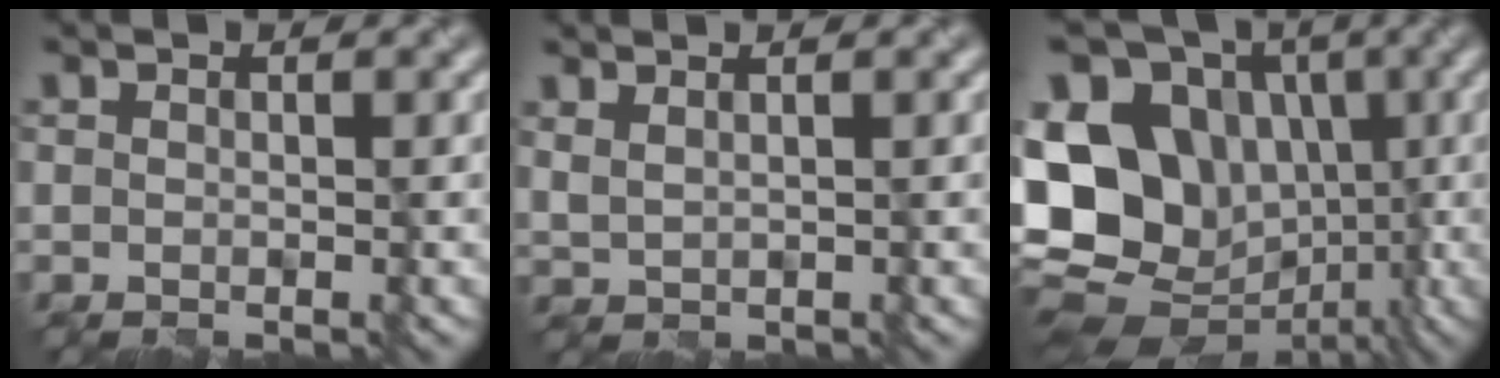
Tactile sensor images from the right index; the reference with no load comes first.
{"total": 1.2, "force": [0.8, 0.3, 0.8], "torque": [-0.023, 0.002, 0.020]}
{"total": 17.1, "force": [-2.4, 14.2, 9.2], "torque": [-0.174, 0.012, -0.063]}